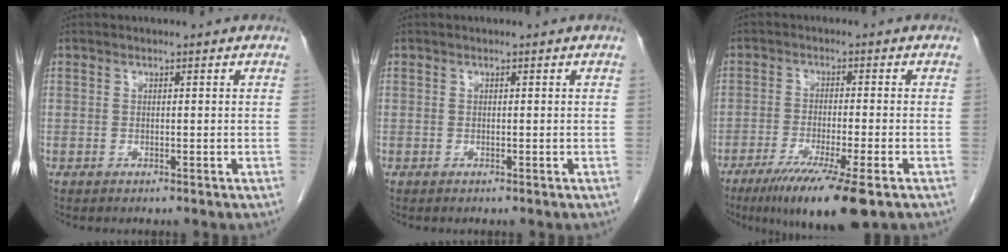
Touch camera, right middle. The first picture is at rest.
{"total": 0.0}
{"total": 11.3, "force": [-7.1, 0.3, 8.8], "torque": [-0.143, -0.030, -0.113]}